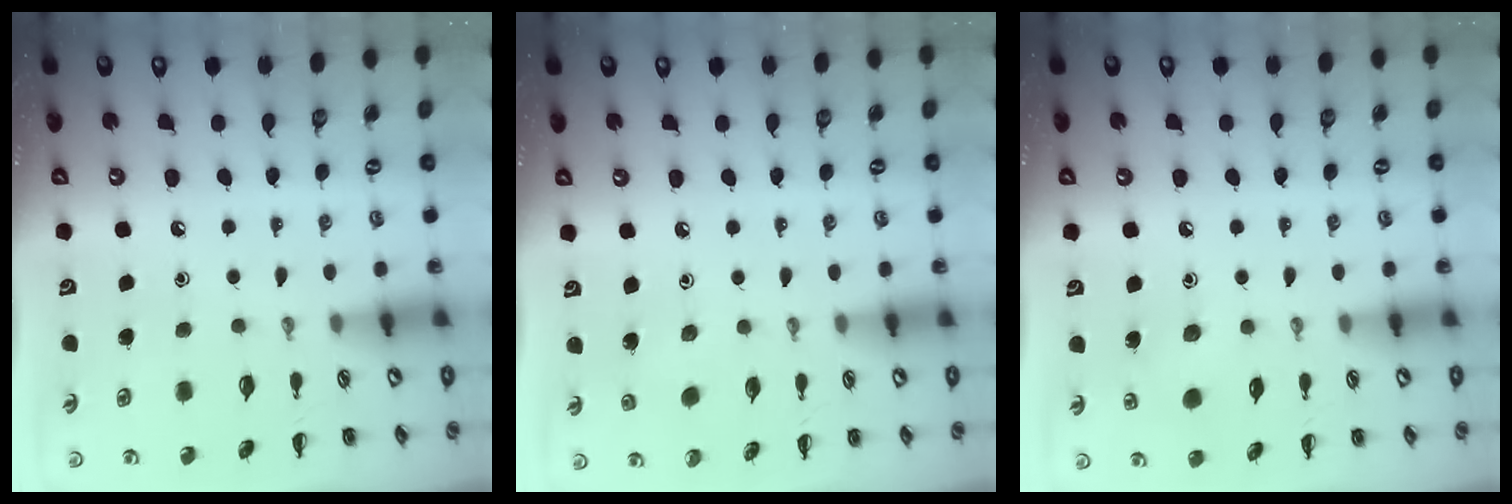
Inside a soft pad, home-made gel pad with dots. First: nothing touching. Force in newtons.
{"total": 1.7, "press": 1.5, "slide": 0.7}
{"total": 6.6, "press": 6.4, "slide": 1.8}